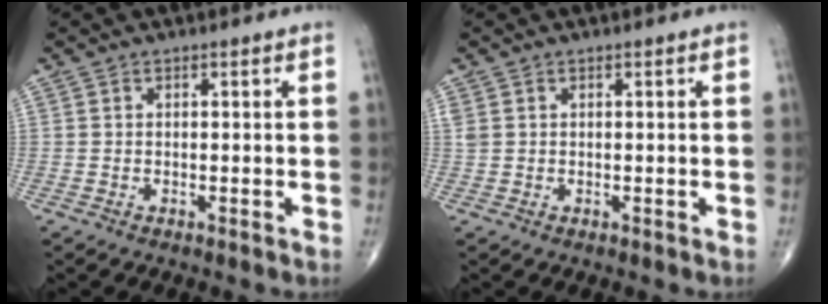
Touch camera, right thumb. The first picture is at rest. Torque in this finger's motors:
{"motor_torque": [0.28, 0.19, 0.30, 0.12, 0.00]}